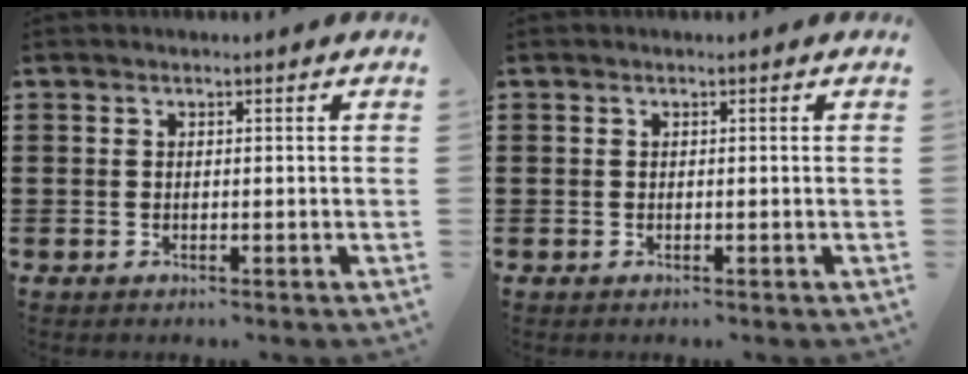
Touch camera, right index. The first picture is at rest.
{"total": 0.0}